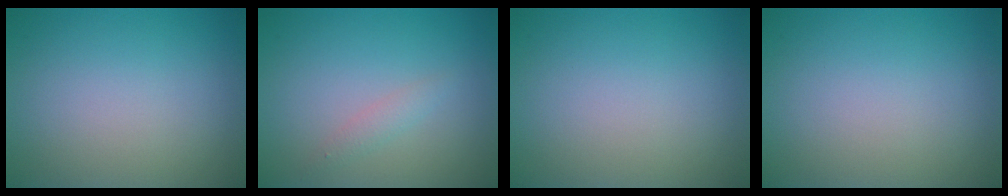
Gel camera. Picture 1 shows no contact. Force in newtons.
{"total": 1.1, "press": 1.1, "slide": 0.1}
{"total": 0.0}
{"total": 0.0}